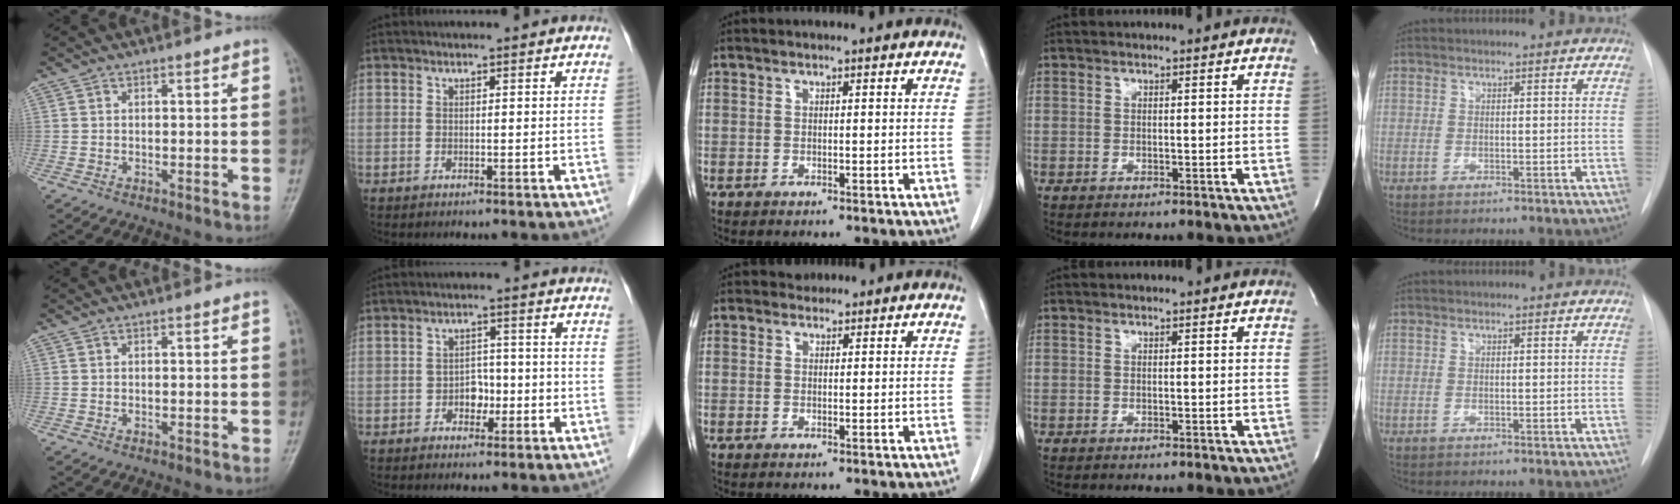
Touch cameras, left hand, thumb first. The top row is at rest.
{"index": {"total": 3.6, "force": [-1.6, 2.4, 2.2], "torque": [-0.030, 0.011, -0.026]}, "middle": {"total": 1.2, "force": [1.0, 0.5, -0.3], "torque": [0.000, 0.005, 0.013]}}